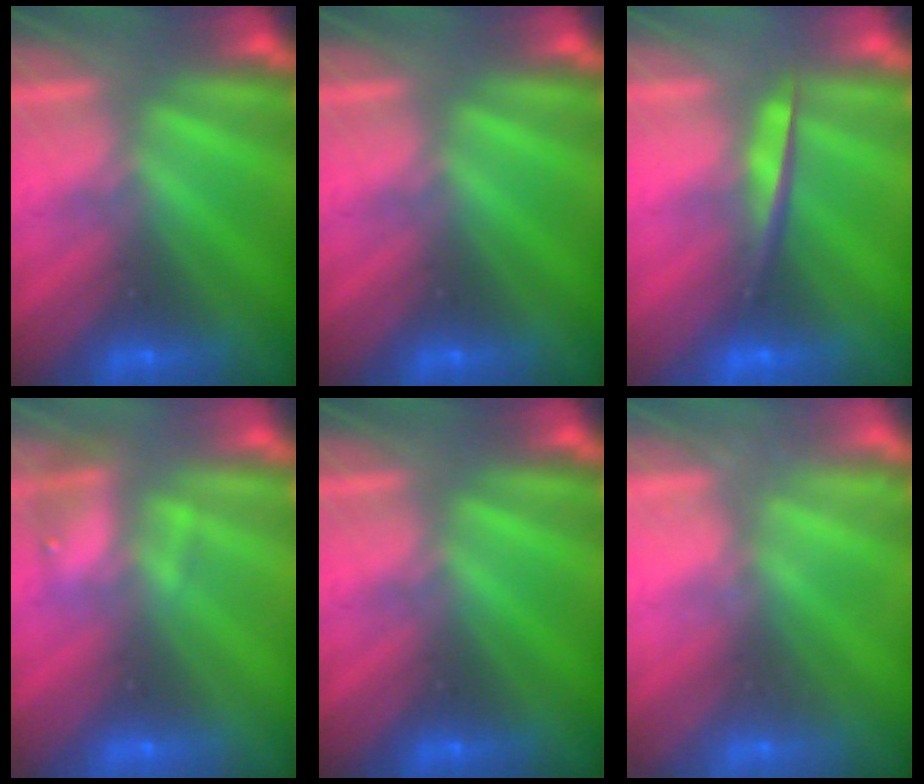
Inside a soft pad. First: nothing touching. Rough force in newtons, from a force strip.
{"total": 0.0}
{"total": 4.6}
{"total": 2.3}
{"total": 0.0}
{"total": 2.3}